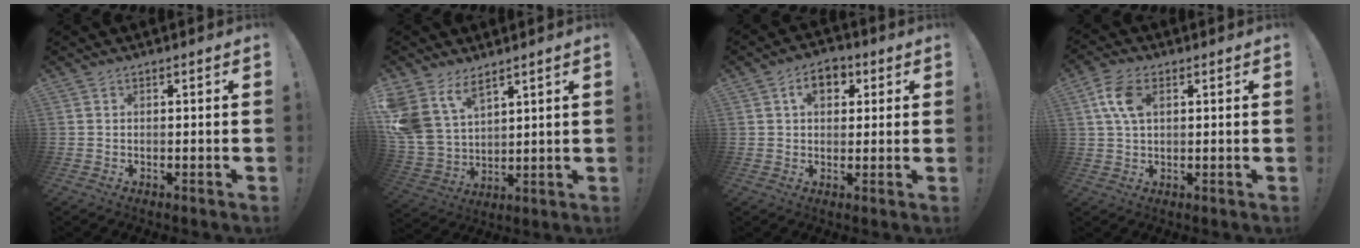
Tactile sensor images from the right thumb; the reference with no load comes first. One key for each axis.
{"total": 11.9, "fx": 7.7, "fy": 6.9, "fz": 5.8, "tx": -0.139, "ty": -0.052, "tz": 0.155}
{"total": 7.3, "fx": 2.4, "fy": 5.0, "fz": 4.6, "tx": -0.062, "ty": 0.004, "tz": 0.041}
{"total": 8.2, "fx": 2.4, "fy": 4.9, "fz": 6.2, "tx": -0.131, "ty": 0.007, "tz": 0.046}